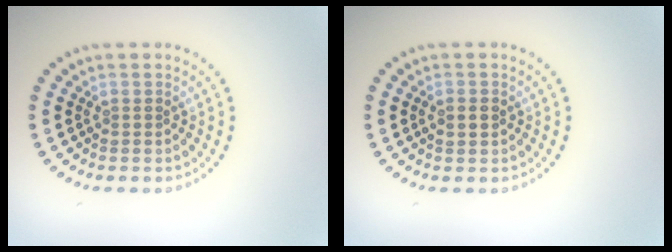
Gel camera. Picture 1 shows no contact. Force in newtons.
{"total": 2.0, "press": 2.0, "slide": 0.2}